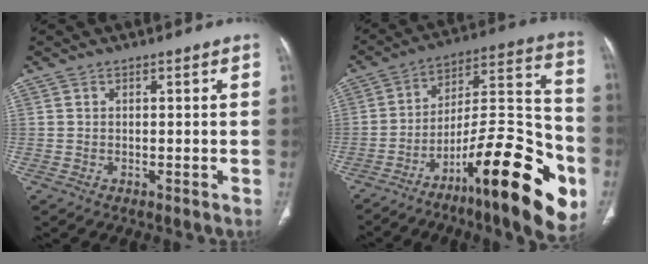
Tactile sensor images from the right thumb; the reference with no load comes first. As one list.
[{"total": 27.4, "force": [-11.8, 7.6, 23.5], "torque": [-0.301, 0.083, -0.172]}]